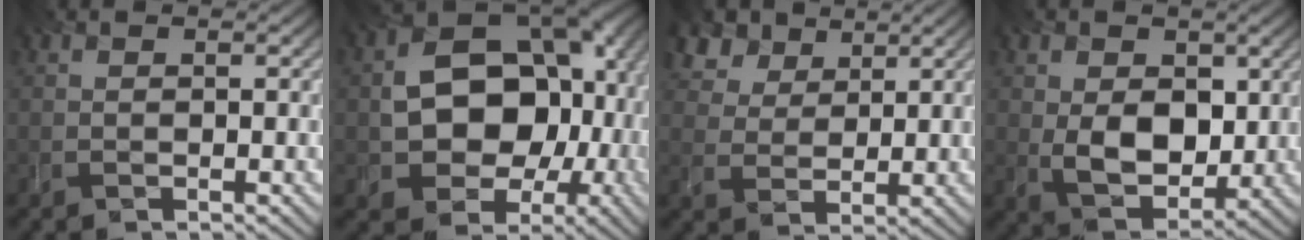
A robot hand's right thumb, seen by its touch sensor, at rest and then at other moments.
{"total": 14.9, "force": [-0.6, 10.9, 10.1], "torque": [-0.151, -0.018, -0.006]}
{"total": 6.4, "force": [4.4, 3.8, 2.5], "torque": [-0.065, 0.008, 0.087]}
{"total": 7.5, "force": [1.0, 5.4, 5.1], "torque": [-0.109, -0.016, 0.020]}